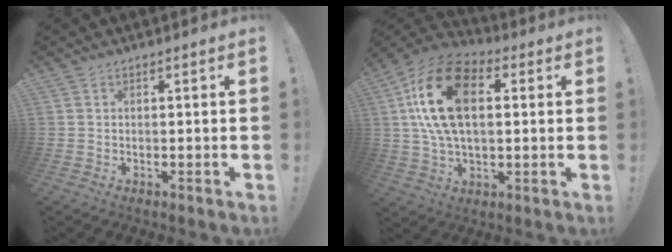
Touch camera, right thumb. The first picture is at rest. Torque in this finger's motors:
{"motor_torque": [1.98, 3.03, 1.62, -0.09, 0.34]}